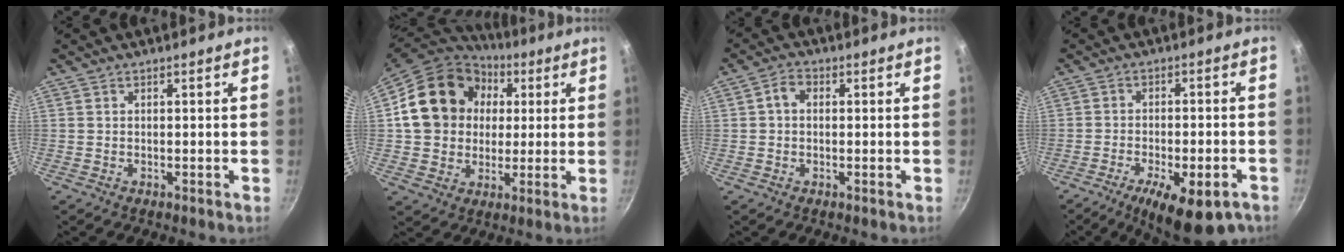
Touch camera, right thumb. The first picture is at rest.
{"total": 19.3, "force": [3.7, 16.2, 9.8], "torque": [-0.150, 0.025, 0.057]}
{"total": 3.0, "force": [0.2, 2.2, 2.0], "torque": [-0.034, 0.007, -0.003]}
{"total": 13.4, "force": [-7.3, 4.9, 10.1], "torque": [-0.144, 0.020, -0.102]}